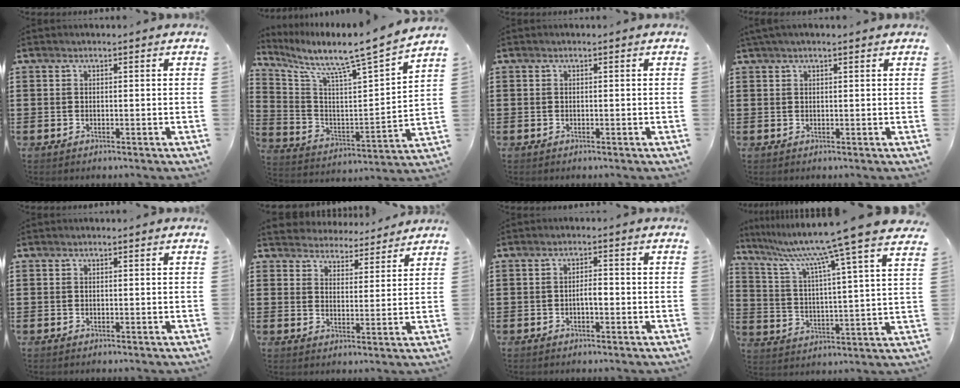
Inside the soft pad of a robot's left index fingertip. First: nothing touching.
{"total": 7.1, "force": [6.5, -0.6, 2.6], "torque": [-0.079, -0.072, 0.094]}
{"total": 0.0}
{"total": 1.3, "force": [1.0, 0.1, 0.8], "torque": [-0.017, 0.002, 0.019]}
{"total": 0.0}
{"total": 4.0, "force": [3.9, 0.6, -0.5], "torque": [-0.012, -0.026, 0.067]}
{"total": 2.3, "force": [-0.7, 0.6, 2.1], "torque": [-0.038, 0.004, -0.014]}
{"total": 10.3, "force": [8.6, -1.7, 5.3], "torque": [-0.140, -0.063, 0.131]}